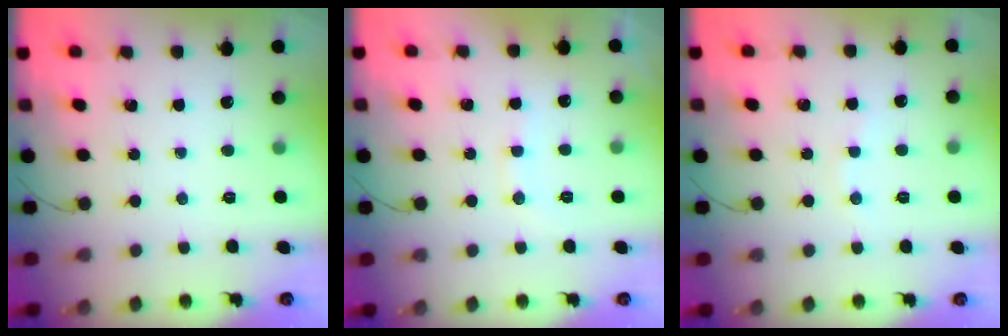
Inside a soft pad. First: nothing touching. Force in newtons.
{"total": 6.7, "press": 6.6, "slide": 1.3}
{"total": 2.6, "press": 2.5, "slide": 0.8}